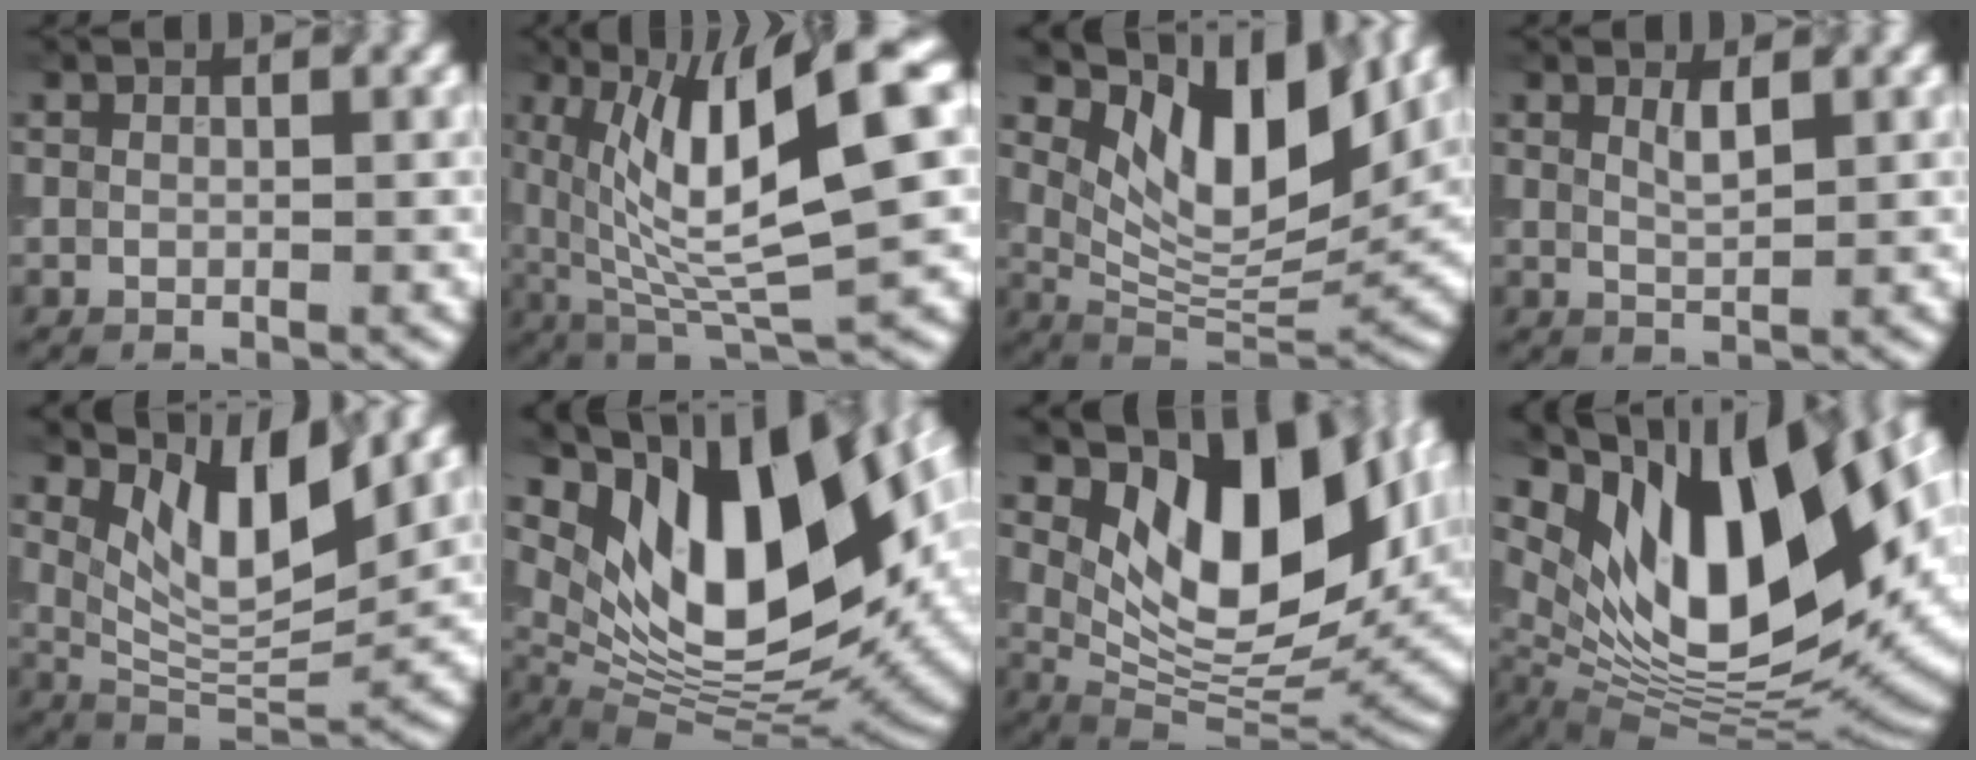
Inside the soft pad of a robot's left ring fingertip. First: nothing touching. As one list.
[{"total": 11.9, "force": [2.9, 3.1, 11.1], "torque": [-0.184, 0.004, 0.059]}, {"total": 9.7, "force": [4.5, 4.2, 7.4], "torque": [-0.121, -0.011, 0.083]}, {"total": 1.5, "force": [0.8, 0.4, 1.3], "torque": [-0.025, -0.002, 0.015]}, {"total": 6.8, "force": [3.5, 2.4, 5.4], "torque": [-0.096, -0.013, 0.066]}, {"total": 15.7, "force": [6.3, 7.4, 12.3], "torque": [-0.196, 0.001, 0.112]}, {"total": 12.0, "force": [3.9, 6.0, 9.6], "torque": [-0.134, -0.017, 0.075]}, {"total": 17.3, "force": [6.6, 8.3, 13.7], "torque": [-0.226, 0.006, 0.115]}]